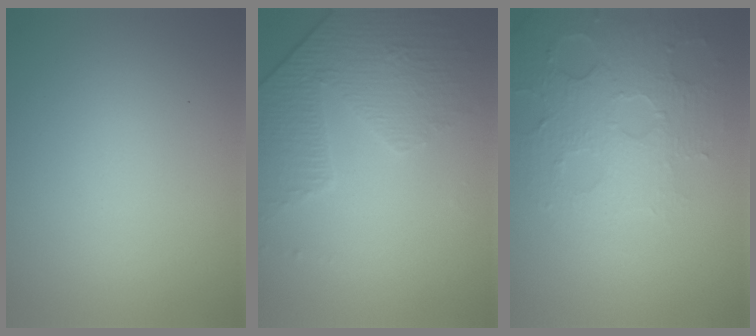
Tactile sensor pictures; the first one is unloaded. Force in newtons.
{"total": 4.8, "press": 3.3, "slide": 3.5}
{"total": 4.6, "press": 4.3, "slide": 1.6}